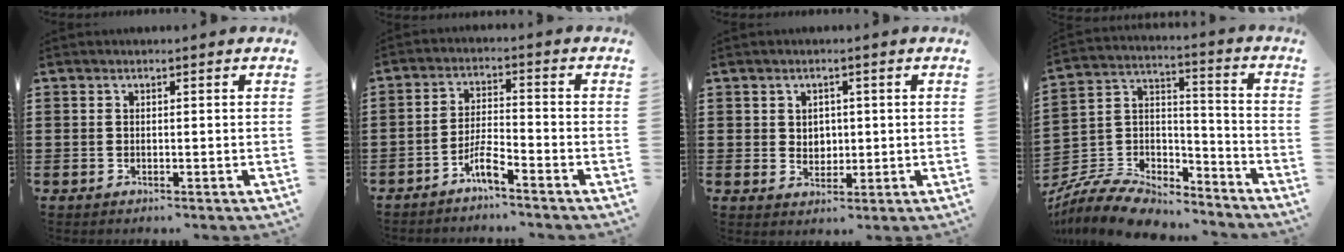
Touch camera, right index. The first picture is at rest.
{"total": 4.2, "force": [-3.3, 0.4, 2.6], "torque": [-0.062, 0.000, -0.066]}
{"total": 2.3, "force": [0.6, 2.1, 0.9], "torque": [-0.015, 0.007, 0.008]}
{"total": 9.4, "force": [-8.6, 3.0, 2.4], "torque": [-0.063, 0.016, -0.173]}